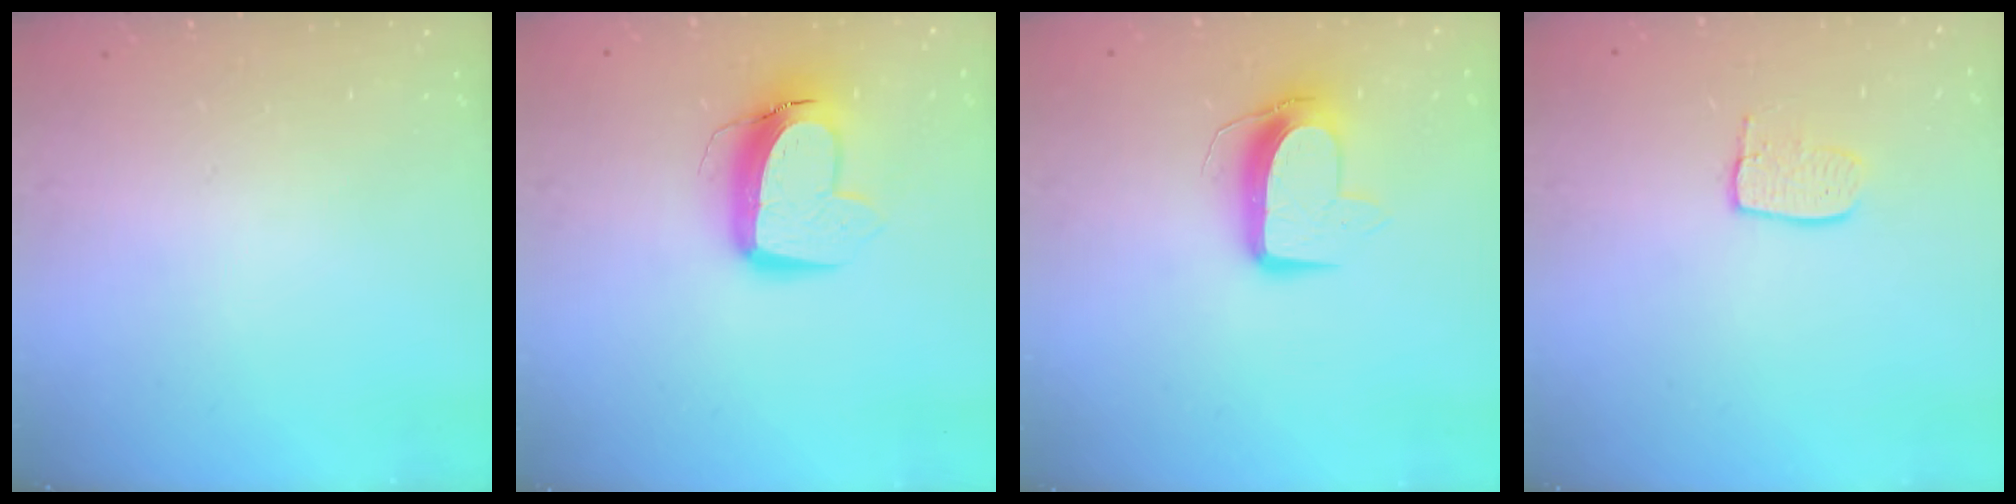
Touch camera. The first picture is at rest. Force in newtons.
{"total": 11.5, "press": 11.4, "slide": 1.2}
{"total": 10.5, "press": 10.5, "slide": 0.3}
{"total": 6.3, "press": 6.3, "slide": 0.4}